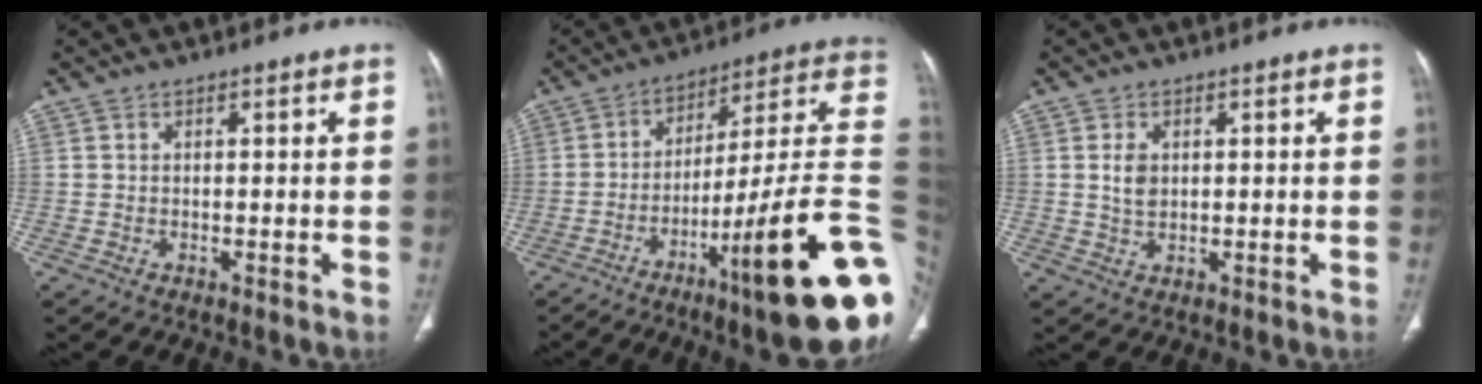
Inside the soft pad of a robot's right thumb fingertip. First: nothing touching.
{"total": 25.8, "force": [-7.9, 3.0, 24.4], "torque": [-0.284, 0.045, -0.115]}
{"total": 3.4, "force": [0.6, 2.4, 2.4], "torque": [-0.031, -0.002, 0.012]}